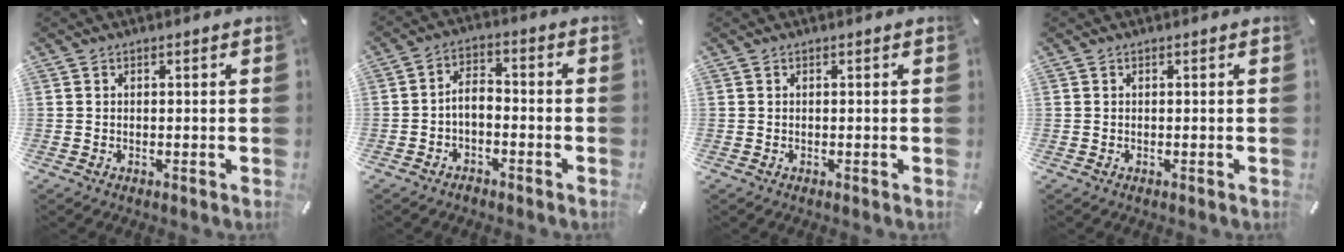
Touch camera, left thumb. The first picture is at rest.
{"total": 4.4, "force": [-2.1, 2.7, 2.7], "torque": [-0.055, 0.012, -0.043]}
{"total": 0.0}
{"total": 0.0}